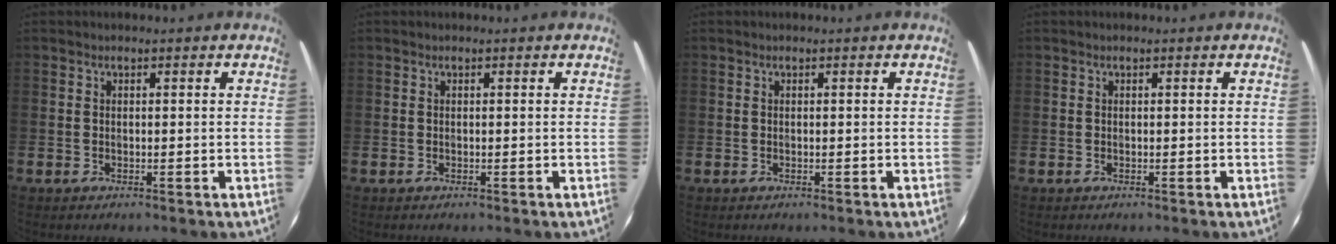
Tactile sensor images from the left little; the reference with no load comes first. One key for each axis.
{"total": 0.0}
{"total": 0.0}
{"total": 0.0}